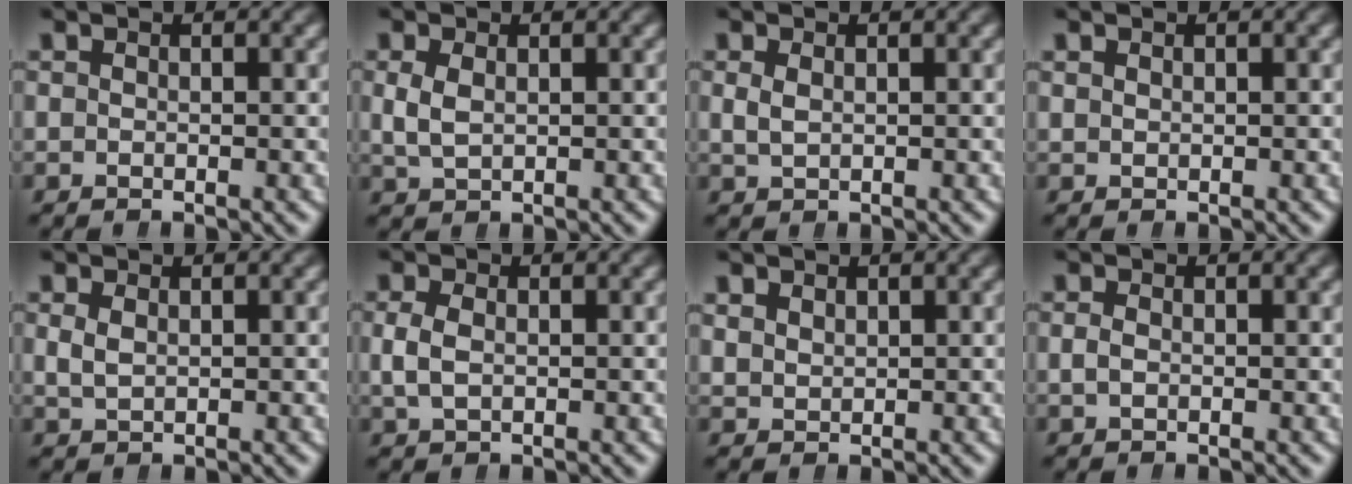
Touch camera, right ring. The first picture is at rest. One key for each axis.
{"total": 2.6, "fx": 0.3, "fy": 2.0, "fz": 1.6, "tx": -0.043, "ty": -0.008, "tz": 0.014}
{"total": 1.6, "fx": 0.4, "fy": 1.0, "fz": 1.1, "tx": -0.025, "ty": -0.005, "tz": 0.014}
{"total": 0.6, "fx": 0.5, "fy": -0.2, "fz": 0.1, "tx": 0.007, "ty": 0.000, "tz": 0.014}
{"total": 1.9, "fx": 0.6, "fy": 1.4, "fz": 1.1, "tx": -0.028, "ty": -0.006, "tz": 0.018}
{"total": 2.0, "fx": 0.1, "fy": 1.3, "fz": 1.5, "tx": -0.042, "ty": -0.006, "tz": 0.009}
{"total": 1.4, "fx": 1.2, "fy": 0.5, "fz": 0.2, "tx": -0.002, "ty": -0.002, "tz": 0.032}
{"total": 0.7, "fx": -0.2, "fy": 0.3, "fz": 0.5, "tx": -0.017, "ty": -0.008, "tz": 0.001}